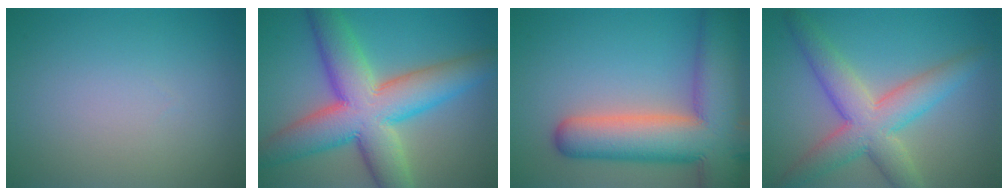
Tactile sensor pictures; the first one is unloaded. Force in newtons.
{"total": 11.4, "press": 11.4, "slide": 0.4}
{"total": 12.8, "press": 12.8, "slide": 0.9}
{"total": 6.7, "press": 6.7, "slide": 0.2}